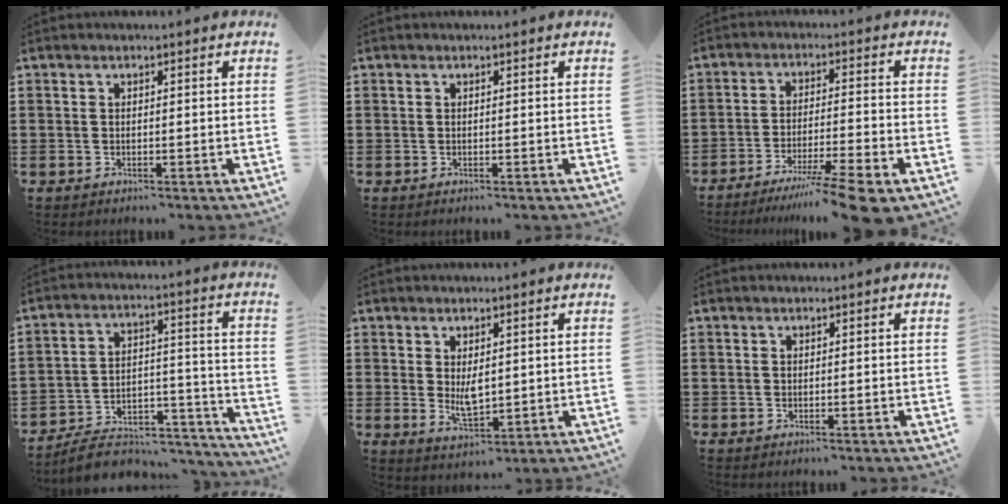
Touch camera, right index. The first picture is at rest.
{"total": 0.0}
{"total": 7.3, "force": [-5.8, -0.7, 4.3], "torque": [-0.074, -0.013, -0.110]}
{"total": 7.8, "force": [-7.0, 2.2, 2.6], "torque": [-0.038, 0.021, -0.131]}
{"total": 3.3, "force": [0.4, 1.8, 2.8], "torque": [-0.038, -0.005, 0.006]}
{"total": 0.0}